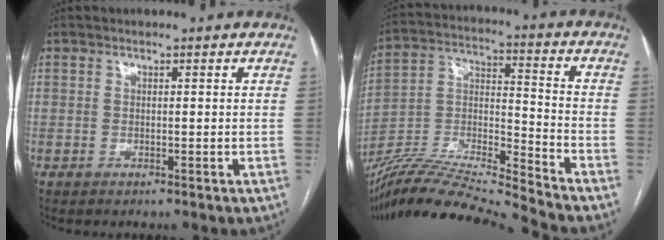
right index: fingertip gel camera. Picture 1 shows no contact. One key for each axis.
{"total": 18.9, "fx": -17.5, "fy": -1.8, "fz": 7.0, "tx": -0.142, "ty": 0.003, "tz": -0.318}